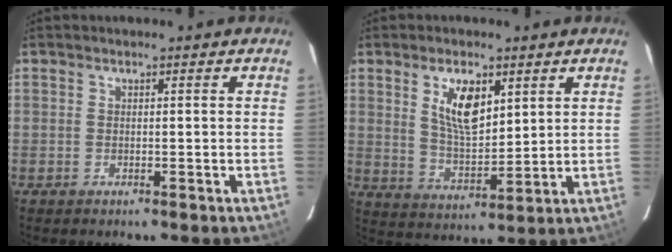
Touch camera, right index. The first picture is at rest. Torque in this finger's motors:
{"motor_torque": [0.39, 0.06, 0.33, 0.09]}